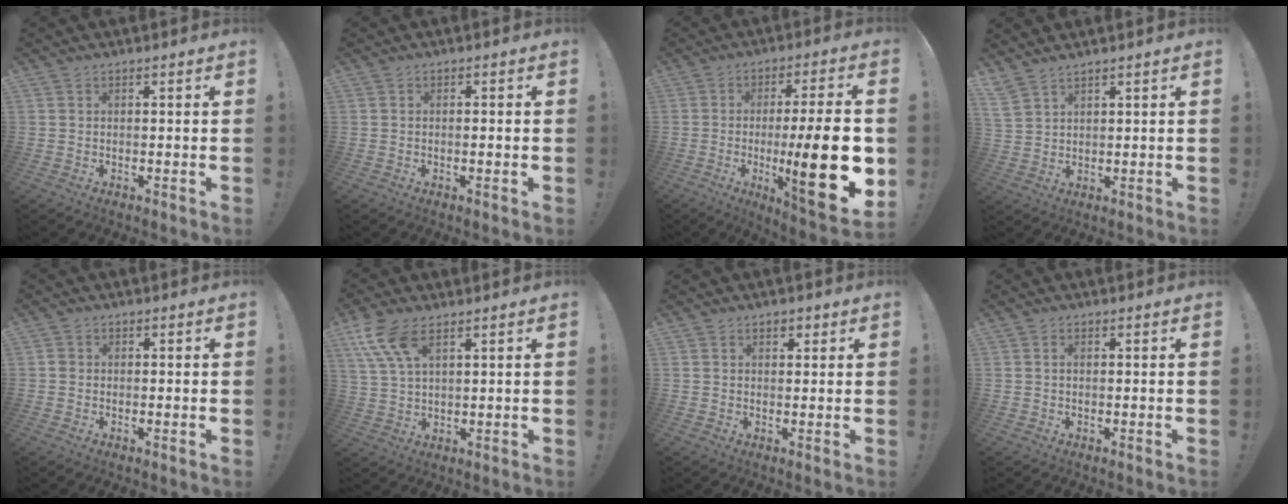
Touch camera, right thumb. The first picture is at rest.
{"total": 1.4, "force": [-0.5, -0.1, 1.3], "torque": [-0.020, -0.001, -0.010]}
{"total": 22.5, "force": [-4.1, 4.1, 21.8], "torque": [-0.340, 0.000, -0.057]}
{"total": 4.5, "force": [4.0, 1.2, 1.7], "torque": [-0.040, -0.020, 0.080]}
{"total": 1.2, "force": [-0.4, 0.9, 0.6], "torque": [-0.016, 0.007, -0.006]}
{"total": 9.3, "force": [5.4, 3.7, 6.6], "torque": [-0.133, -0.019, 0.105]}
{"total": 2.0, "force": [1.1, 1.3, 1.1], "torque": [-0.014, -0.001, 0.016]}
{"total": 0.8, "force": [0.1, 0.5, 0.6], "torque": [-0.020, 0.005, 0.003]}